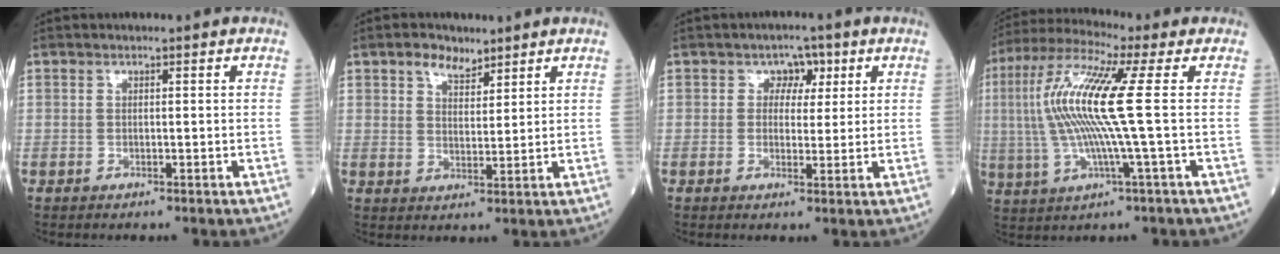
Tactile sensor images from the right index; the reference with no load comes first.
{"total": 4.0, "force": [3.0, 2.0, 1.8], "torque": [-0.038, 0.007, 0.057]}
{"total": 3.3, "force": [1.3, 2.6, 1.7], "torque": [-0.012, 0.007, 0.016]}
{"total": 13.8, "force": [1.1, -0.3, 13.8], "torque": [-0.301, 0.012, 0.014]}